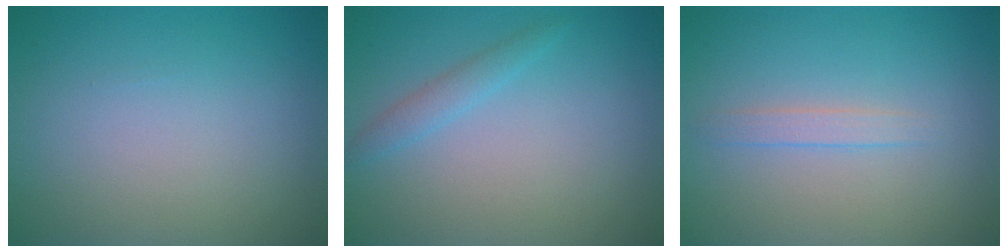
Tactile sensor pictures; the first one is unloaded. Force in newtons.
{"total": 1.4, "press": 1.4, "slide": 0.1}
{"total": 1.3, "press": 1.3, "slide": 0.1}